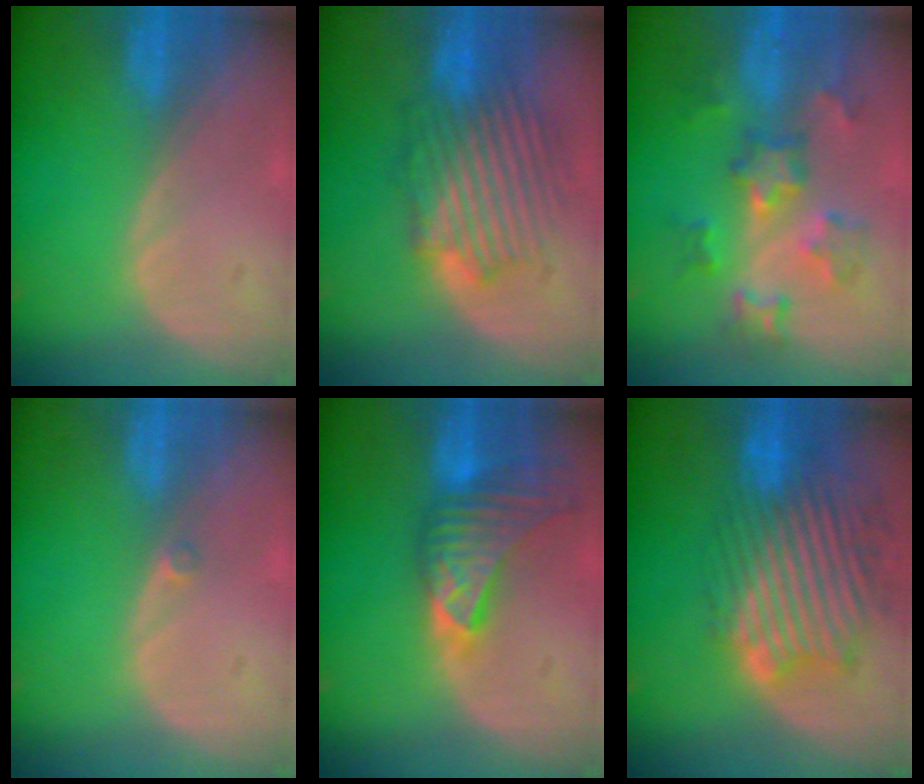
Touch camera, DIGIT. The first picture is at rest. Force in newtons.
{"total": 8.6, "press": 8.5, "slide": 1.6}
{"total": 7.2, "press": 7.2, "slide": 0.5}
{"total": 0.8, "press": 0.6, "slide": 0.4}
{"total": 9.0, "press": 8.1, "slide": 3.9}
{"total": 13.1, "press": 11.6, "slide": 6.2}